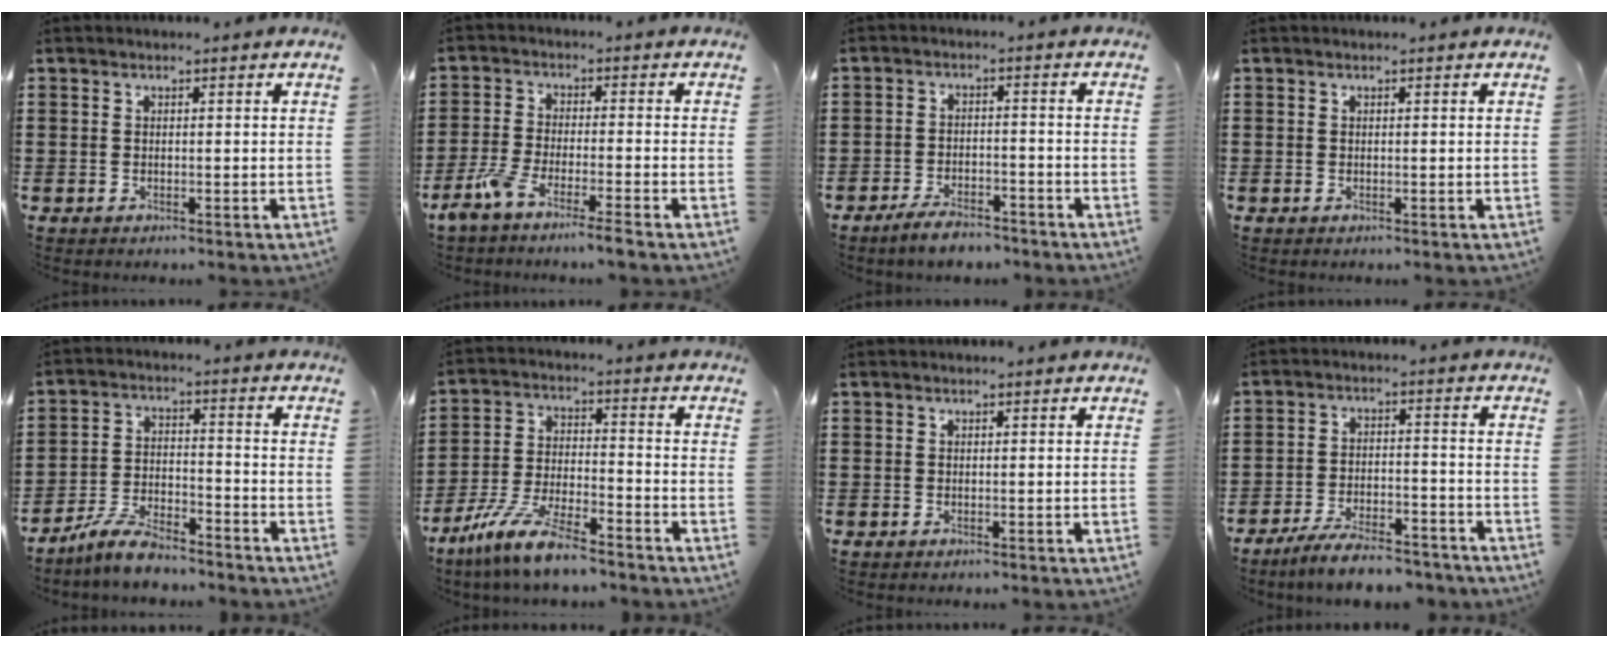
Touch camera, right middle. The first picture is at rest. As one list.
[{"total": 5.4, "force": [-4.5, -0.1, 3.0], "torque": [-0.076, -0.016, -0.090]}, {"total": 4.1, "force": [-3.8, 0.9, 1.3], "torque": [-0.029, 0.006, -0.076]}, {"total": 0.0}, {"total": 6.3, "force": [-5.7, 1.1, 2.5], "torque": [-0.059, 0.003, -0.112]}, {"total": 9.2, "force": [-7.8, 0.9, 4.7], "torque": [-0.108, 0.003, -0.157]}, {"total": 0.0}, {"total": 6.7, "force": [-6.1, 0.9, 2.6], "torque": [-0.050, 0.004, -0.117]}]